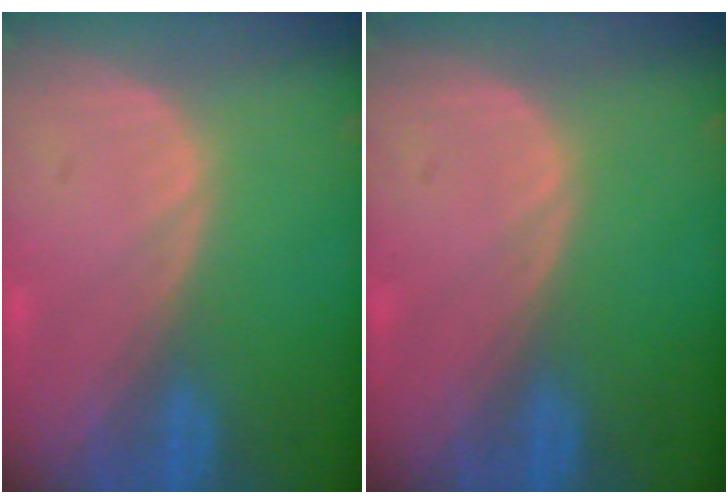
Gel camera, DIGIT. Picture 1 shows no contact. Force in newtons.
{"total": 0.0}